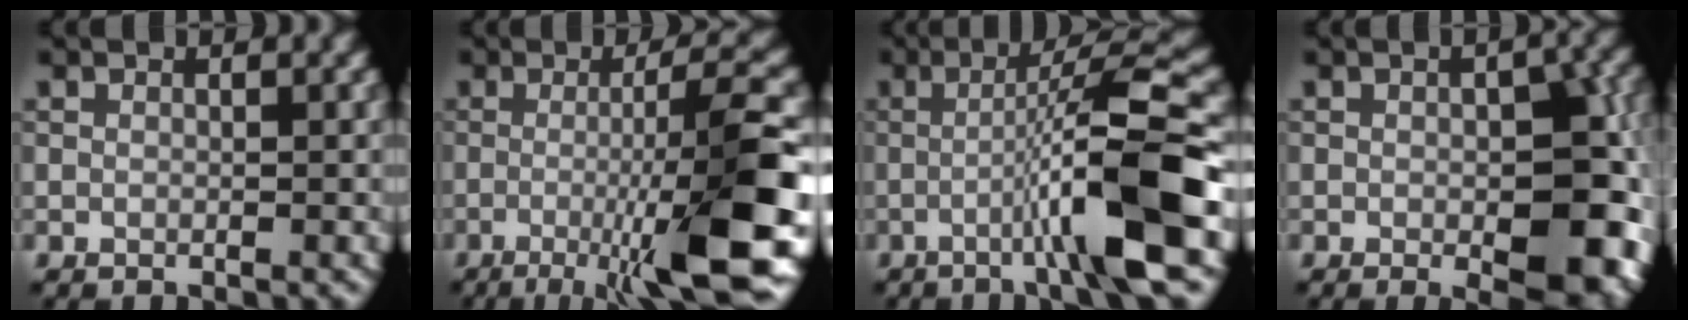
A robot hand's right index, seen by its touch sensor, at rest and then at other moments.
{"total": 11.8, "force": [-3.1, 1.7, 11.3], "torque": [-0.149, 0.008, -0.055]}
{"total": 9.4, "force": [-2.2, 0.8, 9.1], "torque": [-0.131, 0.016, -0.044]}
{"total": 9.9, "force": [-2.1, 4.4, 8.6], "torque": [-0.105, -0.007, -0.022]}